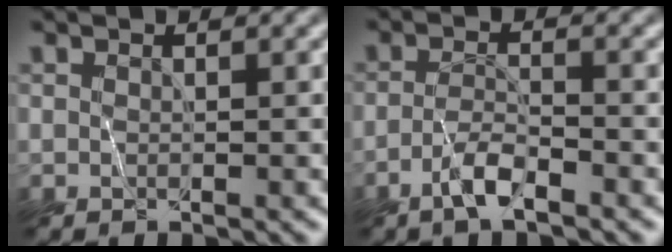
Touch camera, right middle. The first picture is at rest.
{"total": 2.5, "force": [-2.2, -0.1, 1.2], "torque": [-0.030, 0.004, -0.051]}